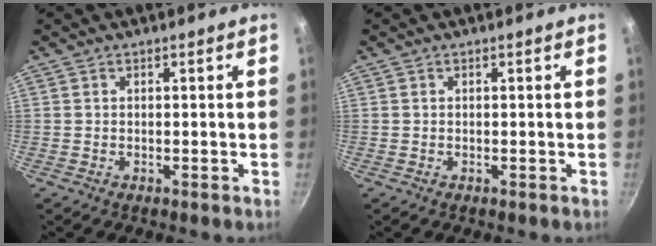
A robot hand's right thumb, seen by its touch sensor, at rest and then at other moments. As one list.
[{"total": 0.0}]